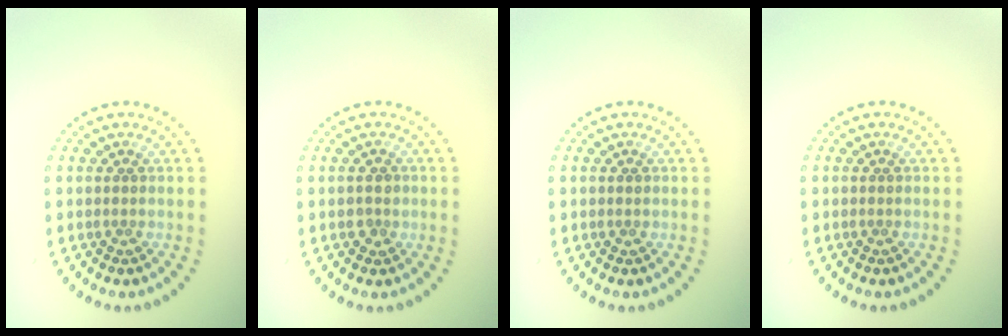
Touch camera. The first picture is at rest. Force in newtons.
{"total": 1.3, "press": 1.3, "slide": 0.3}
{"total": 0.6, "press": 0.6, "slide": 0.0}
{"total": 0.0}